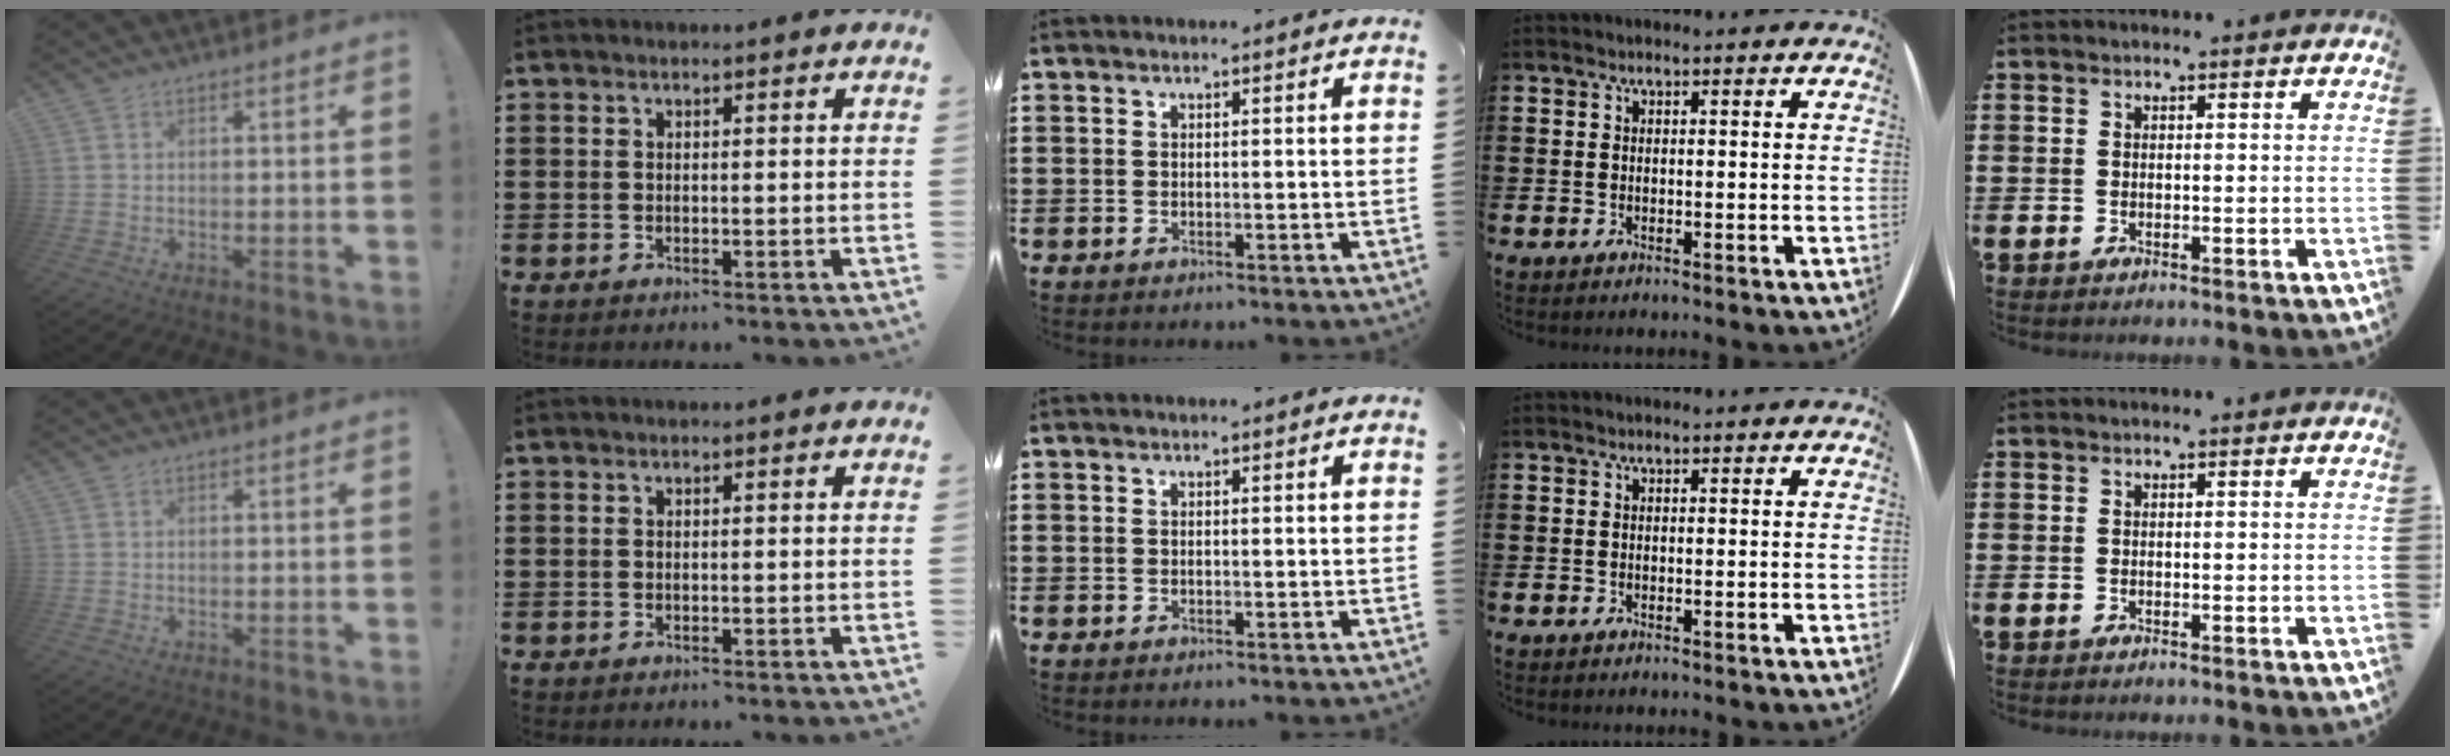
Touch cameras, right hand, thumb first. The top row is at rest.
{}